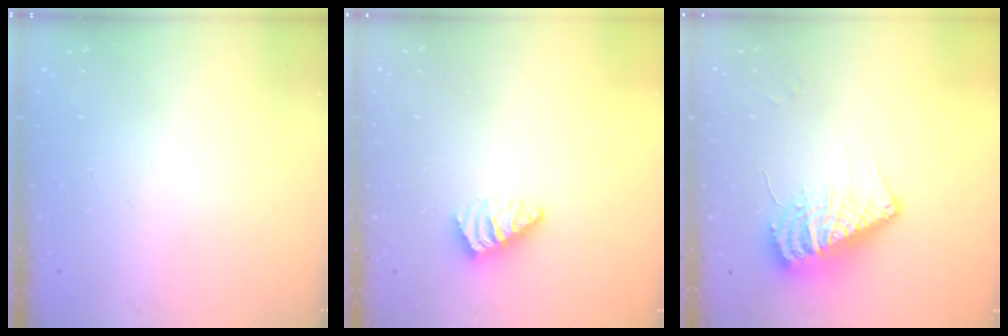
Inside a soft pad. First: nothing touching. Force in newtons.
{"total": 1.0, "press": 1.0, "slide": 0.3}
{"total": 12.5, "press": 12.4, "slide": 1.1}